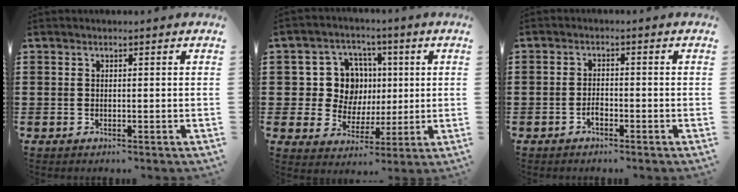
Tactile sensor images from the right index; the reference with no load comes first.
{"total": 9.6, "force": [1.2, 8.6, 3.9], "torque": [-0.097, 0.017, 0.027]}
{"total": 1.6, "force": [-1.0, 0.9, 0.9], "torque": [-0.021, -0.001, -0.020]}